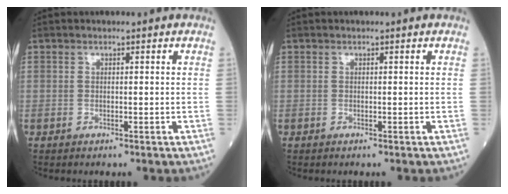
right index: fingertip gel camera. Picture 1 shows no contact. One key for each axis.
{"total": 0.0}